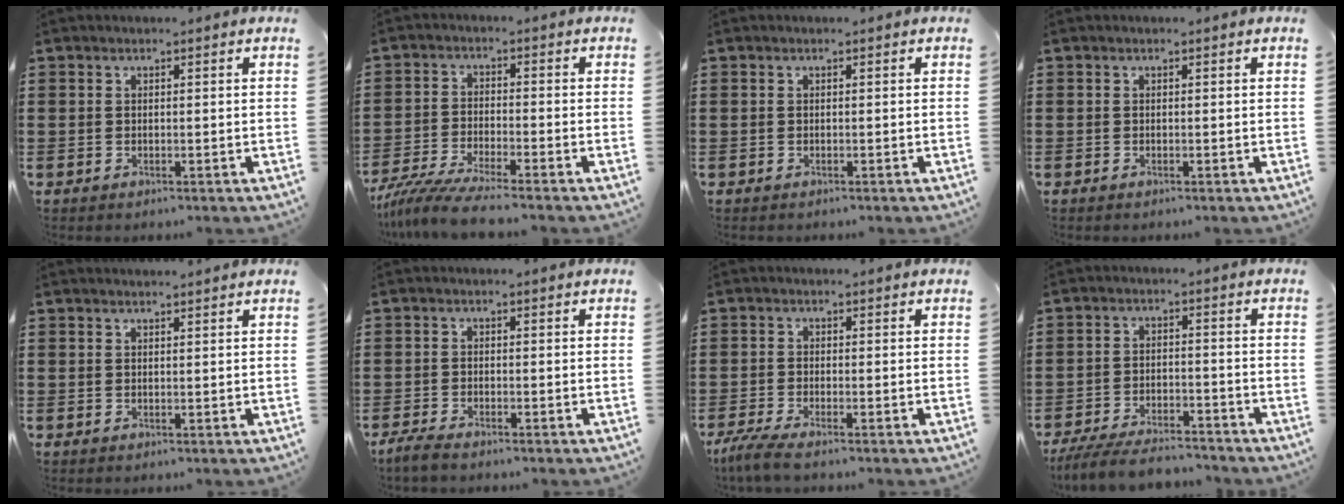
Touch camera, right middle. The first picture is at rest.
{"total": 6.3, "force": [-5.8, -0.2, 2.5], "torque": [-0.066, -0.020, -0.115]}
{"total": 0.0}
{"total": 0.0}
{"total": 0.8, "force": [0.8, -0.1, 0.1], "torque": [-0.003, -0.002, 0.015]}
{"total": 2.2, "force": [-2.0, 0.3, 1.0], "torque": [-0.033, -0.002, -0.043]}
{"total": 3.2, "force": [-2.7, 0.0, 1.7], "torque": [-0.053, -0.016, -0.058]}
{"total": 6.1, "force": [-5.7, 0.9, 2.0], "torque": [-0.040, -0.001, -0.110]}